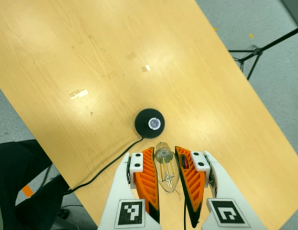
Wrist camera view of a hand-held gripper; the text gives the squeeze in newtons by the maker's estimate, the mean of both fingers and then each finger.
{"total": 22.8, "left": 23.5, "right": 22.2}